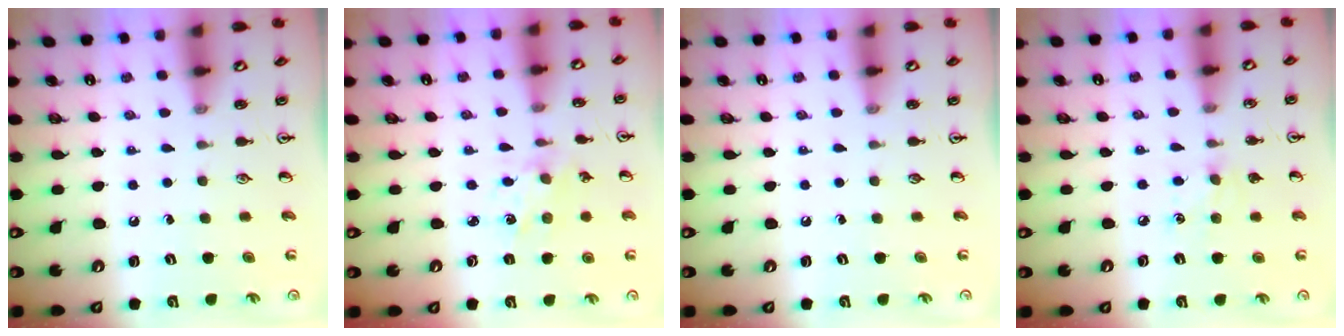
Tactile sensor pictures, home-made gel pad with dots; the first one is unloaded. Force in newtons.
{"total": 1.9, "press": 1.9, "slide": 0.3}
{"total": 0.0}
{"total": 6.6, "press": 6.6, "slide": 0.8}